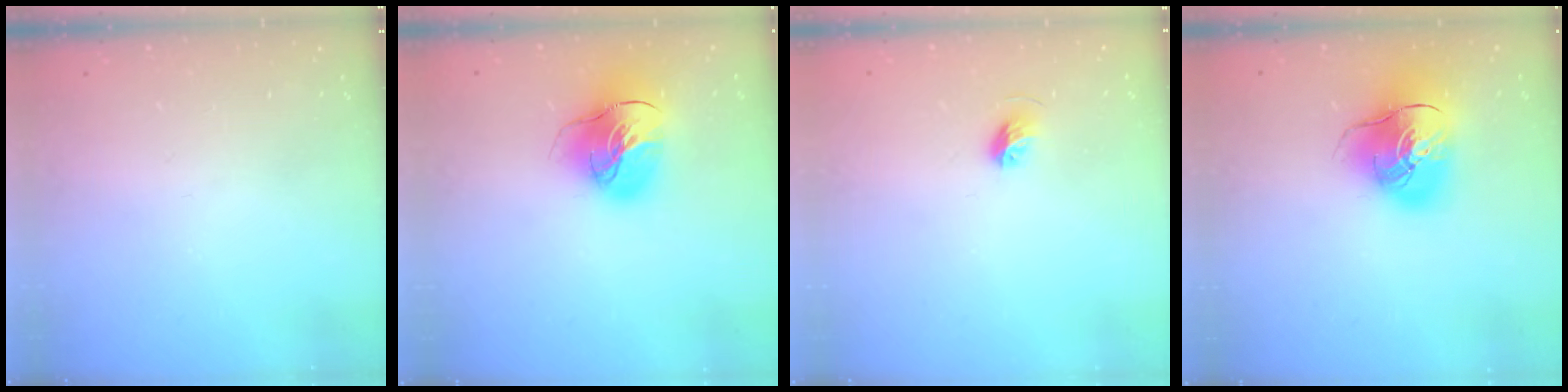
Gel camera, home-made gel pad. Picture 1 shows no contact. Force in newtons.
{"total": 18.0, "press": 17.9, "slide": 2.5}
{"total": 5.4, "press": 5.2, "slide": 1.2}
{"total": 16.3, "press": 16.1, "slide": 2.8}